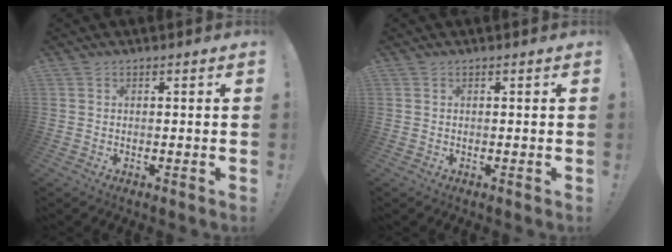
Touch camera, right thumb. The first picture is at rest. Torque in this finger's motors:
{"motor_torque": [0.00, 0.00, 0.06, -0.06, 0.00]}